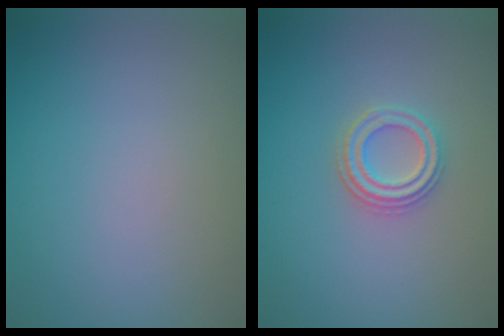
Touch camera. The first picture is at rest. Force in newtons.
{"total": 2.7, "press": 2.6, "slide": 1.0}